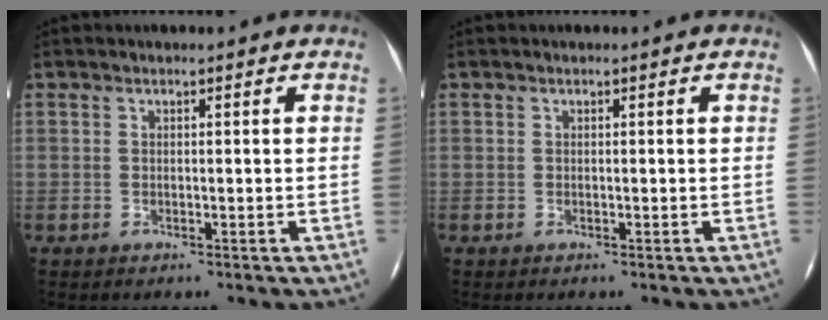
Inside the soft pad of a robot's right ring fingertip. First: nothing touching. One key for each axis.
{"total": 0.0}